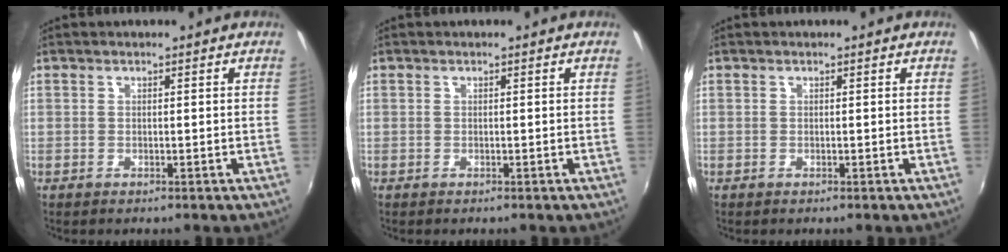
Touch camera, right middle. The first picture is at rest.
{"total": 0.0}
{"total": 0.0}